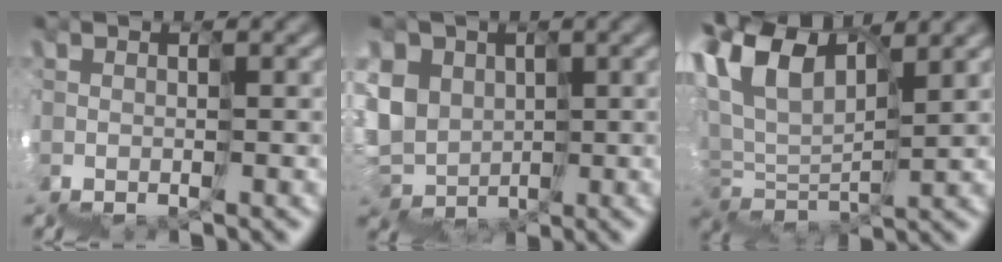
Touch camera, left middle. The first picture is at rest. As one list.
[{"total": 3.6, "force": [2.3, 2.0, -1.9], "torque": [0.027, 0.033, 0.017]}, {"total": 5.6, "force": [5.6, 0.2, -0.3], "torque": [-0.012, 0.046, 0.085]}]